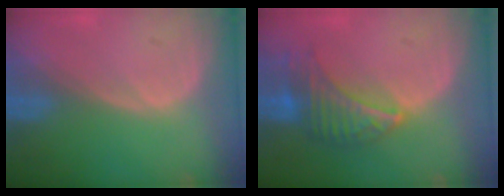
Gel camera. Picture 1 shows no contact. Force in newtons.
{"total": 6.9, "press": 6.7, "slide": 1.6}